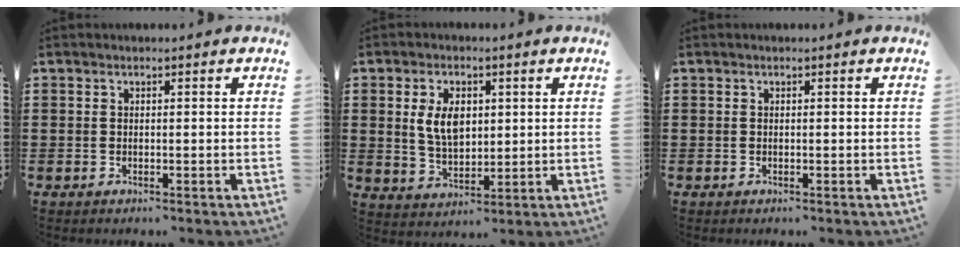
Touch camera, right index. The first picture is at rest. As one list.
[{"total": 6.4, "force": [1.4, 3.9, 4.9], "torque": [-0.106, 0.008, 0.020]}, {"total": 0.0}]